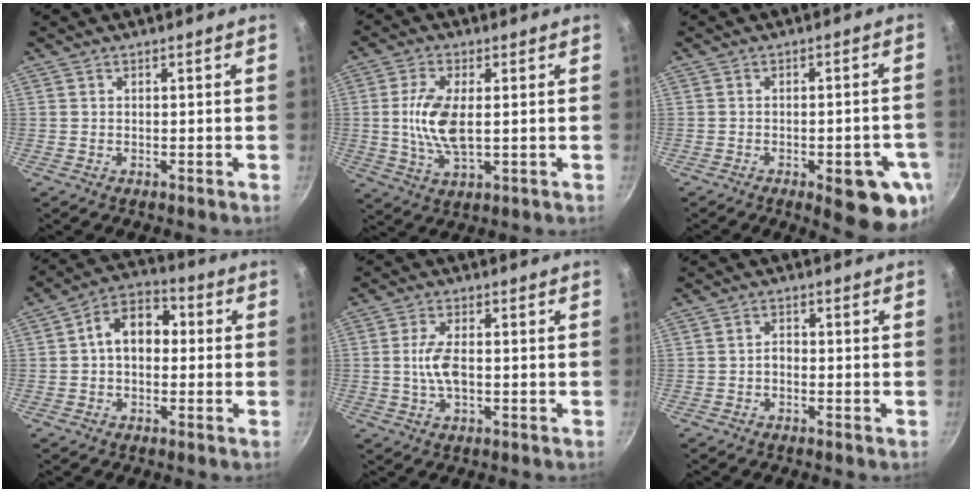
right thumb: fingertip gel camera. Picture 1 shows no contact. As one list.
[{"total": 9.4, "force": [0.5, 4.3, 8.3], "torque": [-0.167, -0.003, 0.011]}, {"total": 11.6, "force": [-4.5, 4.0, 9.9], "torque": [-0.093, 0.013, -0.051]}, {"total": 9.7, "force": [0.5, 6.9, 6.8], "torque": [-0.068, 0.031, -0.011]}, {"total": 5.5, "force": [-0.4, 2.6, 4.9], "torque": [-0.093, 0.008, -0.012]}, {"total": 1.7, "force": [-0.7, 1.1, 1.1], "torque": [-0.012, 0.014, -0.014]}]